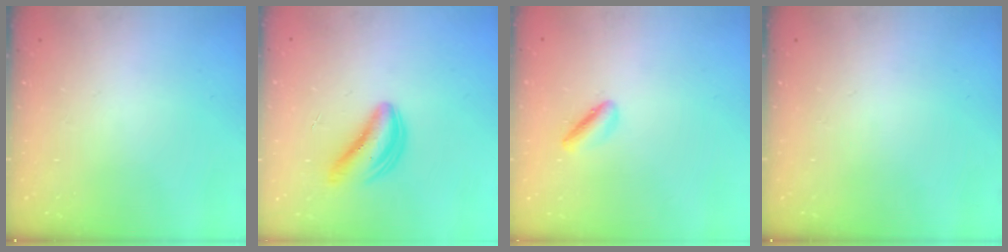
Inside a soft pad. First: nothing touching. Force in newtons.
{"total": 5.1, "press": 5.0, "slide": 0.9}
{"total": 2.0, "press": 2.0, "slide": 0.3}
{"total": 0.0}